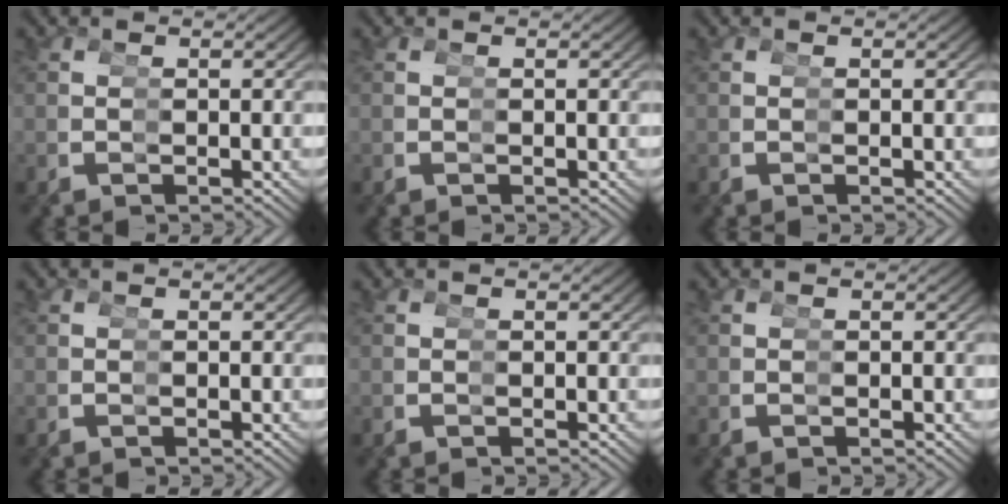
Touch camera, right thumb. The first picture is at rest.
{"total": 0.0}
{"total": 0.0}
{"total": 0.0}
{"total": 0.0}
{"total": 0.0}